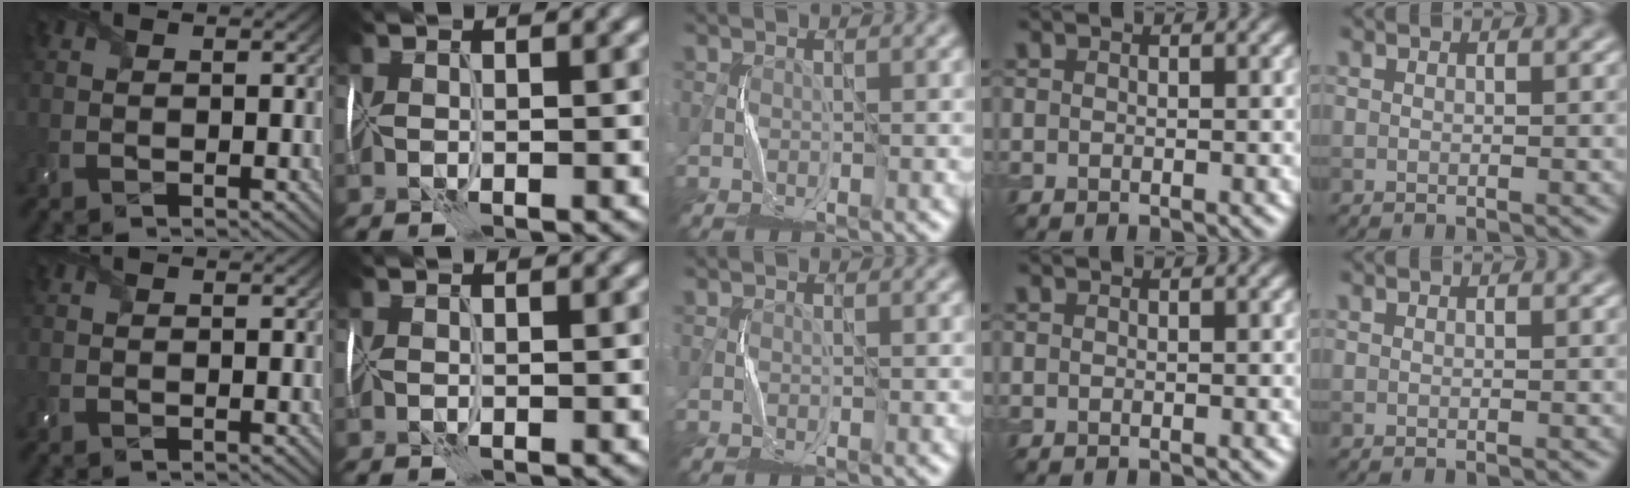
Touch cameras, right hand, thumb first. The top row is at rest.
{}